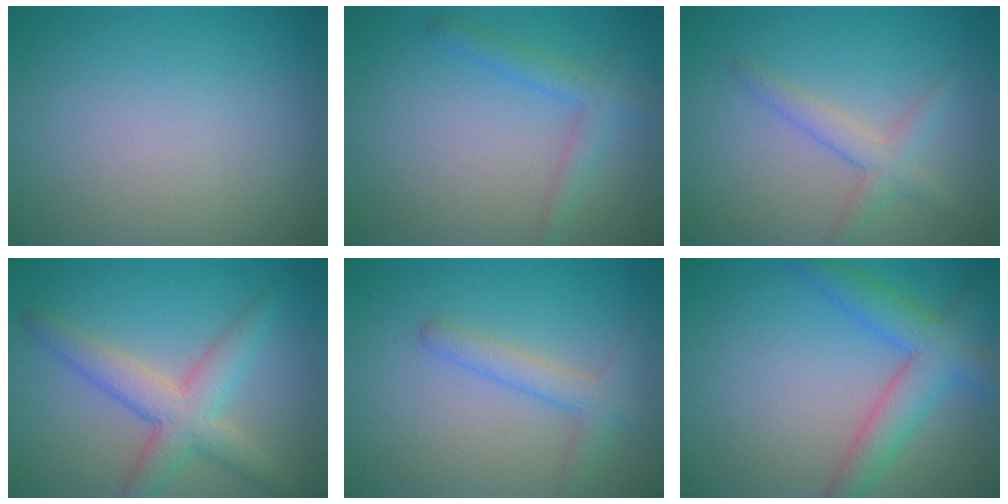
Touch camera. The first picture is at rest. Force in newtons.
{"total": 2.4, "press": 2.4, "slide": 0.1}
{"total": 2.4, "press": 2.4, "slide": 0.2}
{"total": 4.8, "press": 4.8, "slide": 0.1}
{"total": 2.5, "press": 2.5, "slide": 0.1}
{"total": 5.0, "press": 5.0, "slide": 0.1}